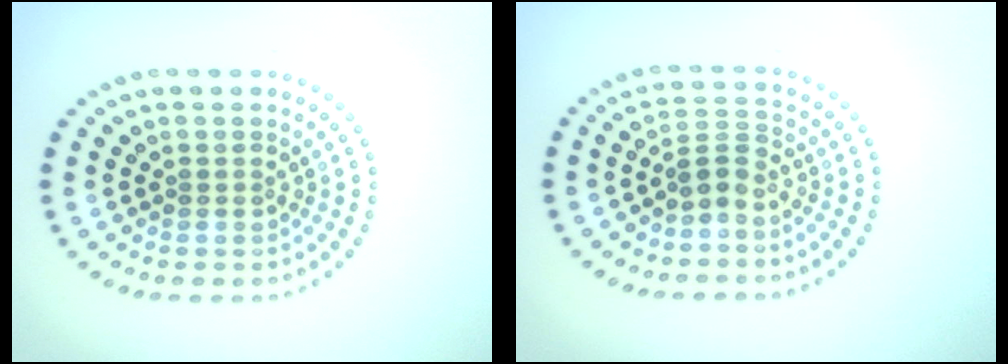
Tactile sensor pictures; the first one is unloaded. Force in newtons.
{"total": 2.2, "press": 1.5, "slide": 1.6}